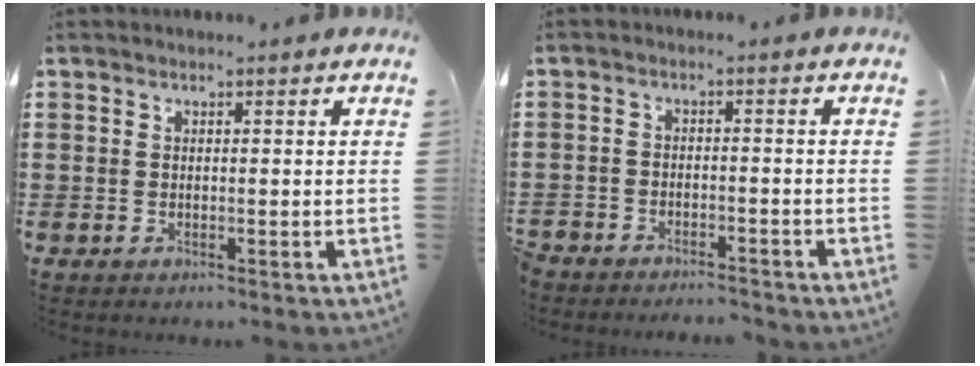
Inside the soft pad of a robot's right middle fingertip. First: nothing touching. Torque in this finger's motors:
{"motor_torque": [0.77, 0.18, 0.12, 0.14]}